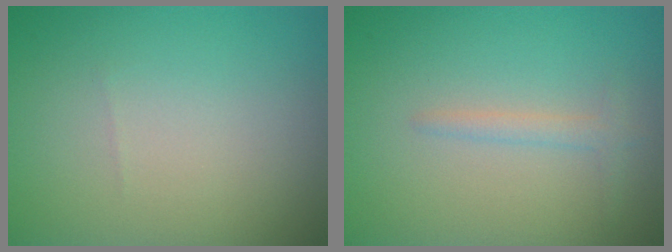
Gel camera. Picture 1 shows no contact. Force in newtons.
{"total": 1.3, "press": 1.3, "slide": 0.1}